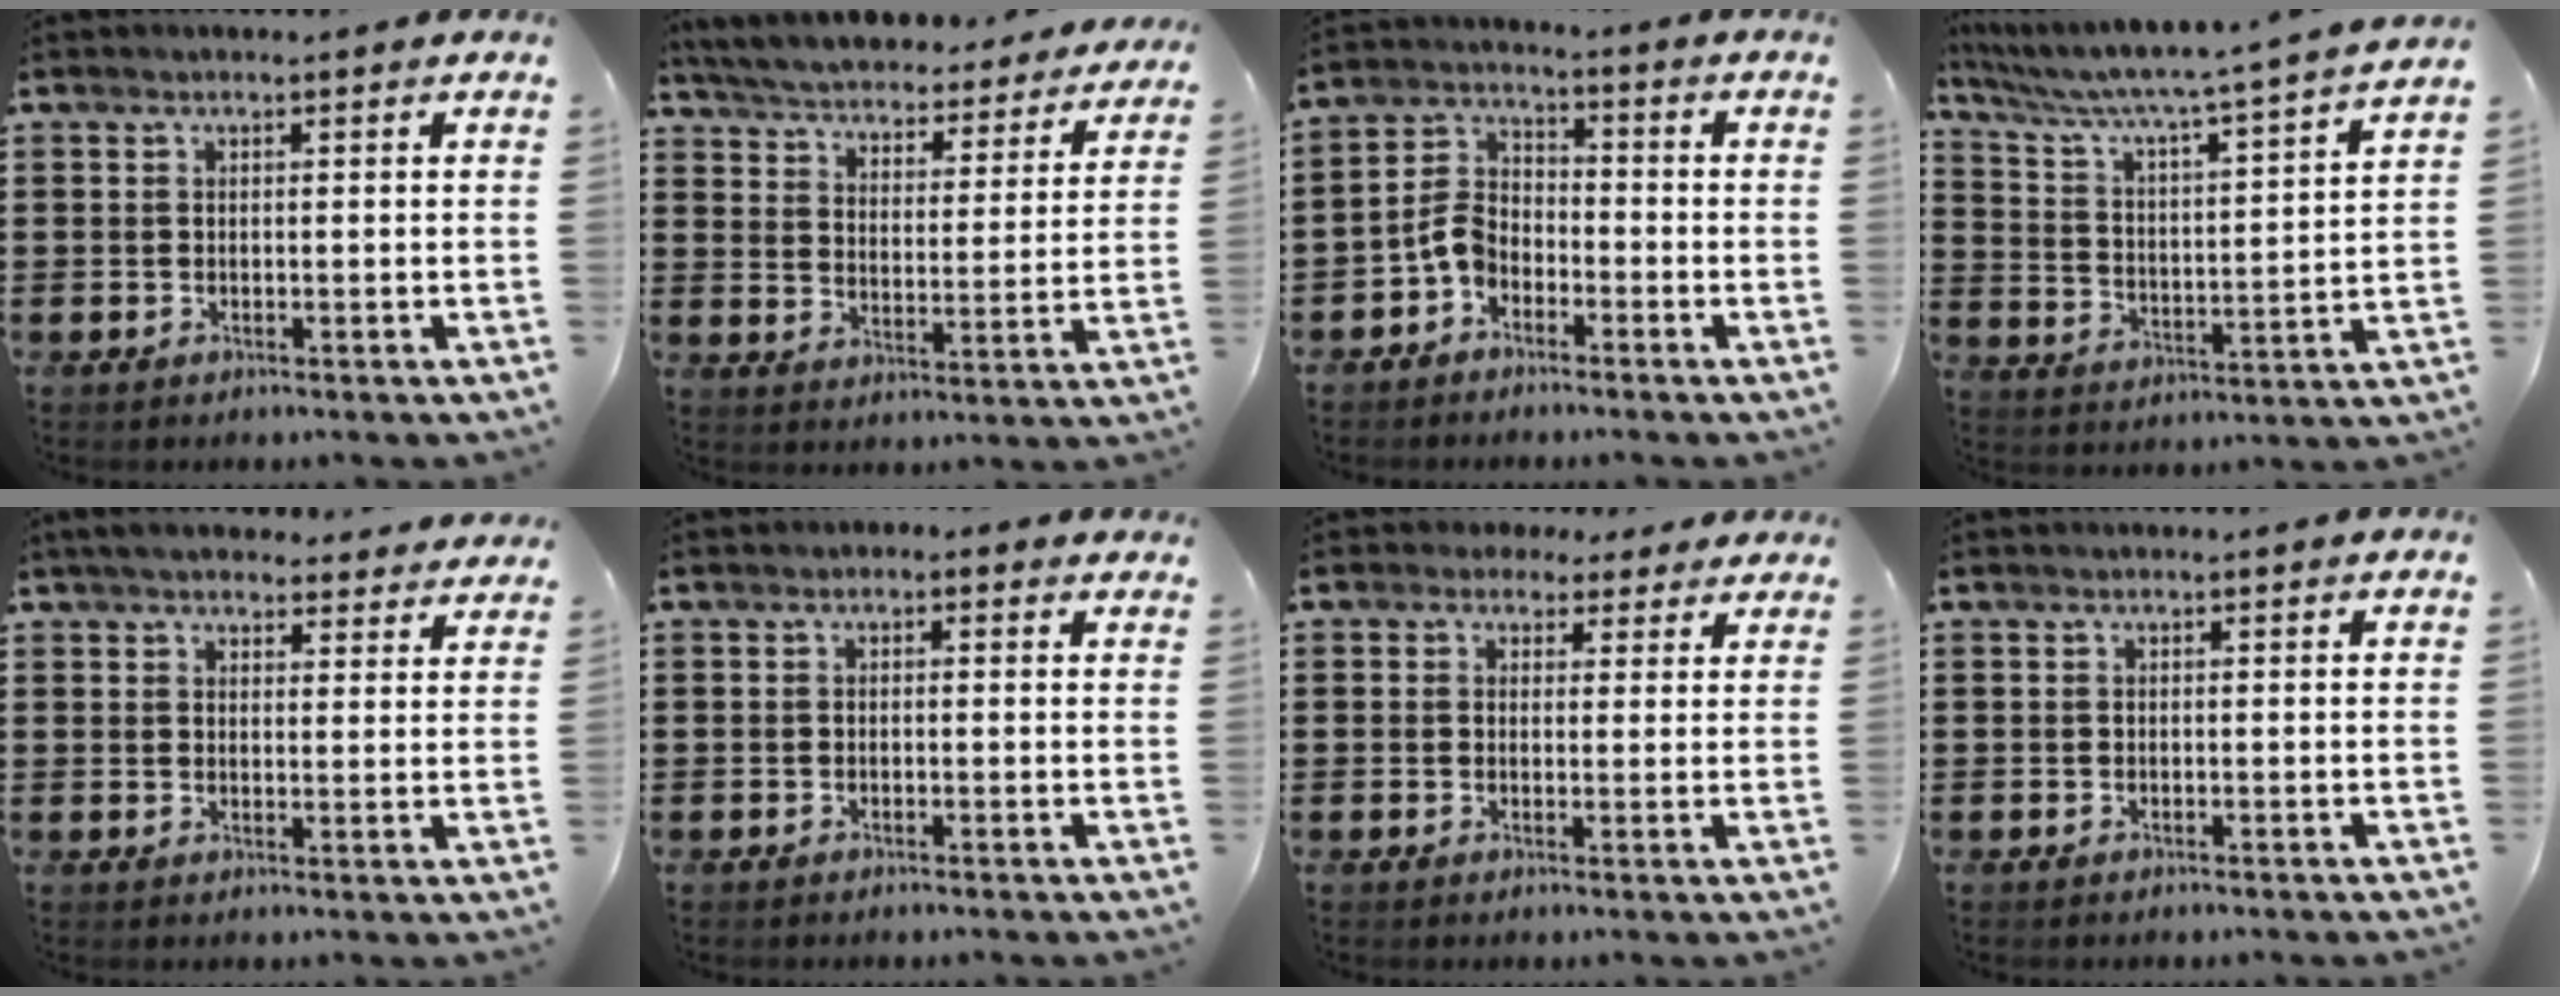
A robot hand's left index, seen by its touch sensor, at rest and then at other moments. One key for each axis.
{"total": 4.5, "fx": 4.5, "fy": -0.2, "fz": 0.3, "tx": -0.033, "ty": -0.041, "tz": 0.071}
{"total": 5.0, "fx": -3.1, "fy": 3.2, "fz": 2.4, "tx": -0.068, "ty": 0.011, "tz": -0.067}
{"total": 5.1, "fx": 4.4, "fy": -0.6, "fz": 2.4, "tx": -0.070, "ty": -0.045, "tz": 0.062}
{"total": 4.6, "fx": 4.4, "fy": 0.9, "fz": 1.2, "tx": -0.037, "ty": -0.012, "tz": 0.080}
{"total": 0.9, "fx": -0.2, "fy": 0.8, "fz": 0.3, "tx": -0.009, "ty": 0.005, "tz": -0.005}
{"total": 2.6, "fx": 1.8, "fy": 1.8, "fz": 0.5, "tx": -0.021, "ty": 0.008, "tz": 0.033}
{"total": 0.0}